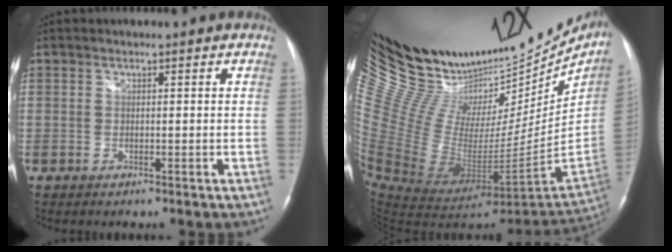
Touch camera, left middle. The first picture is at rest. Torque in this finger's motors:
{"motor_torque": [-0.39, -0.78, -0.57, -0.18]}